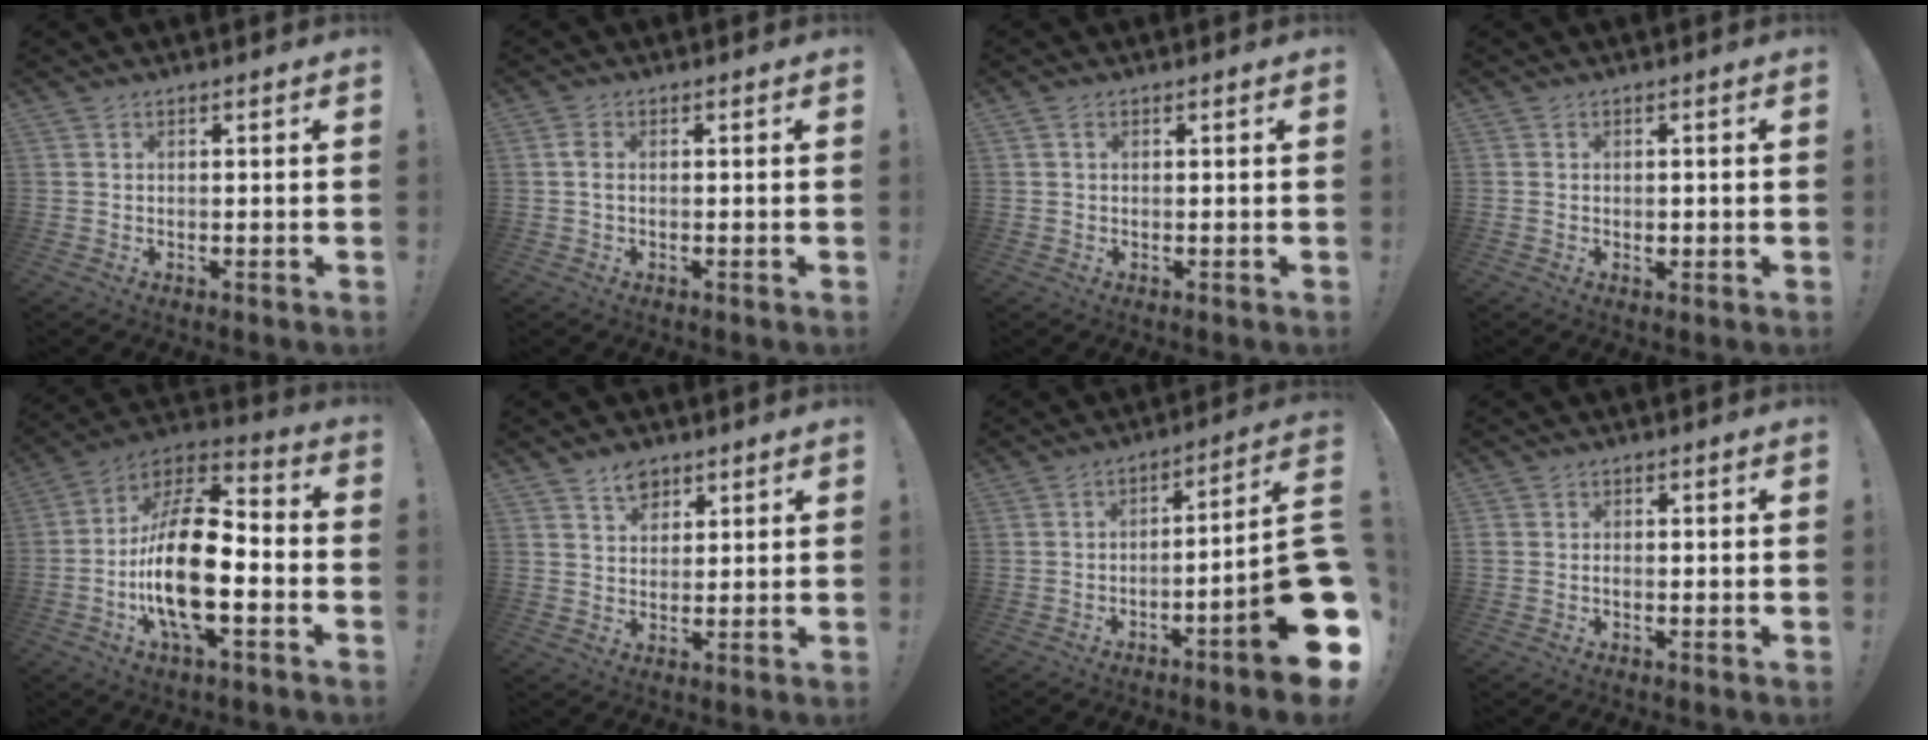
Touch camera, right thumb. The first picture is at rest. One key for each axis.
{"total": 2.2, "fx": 0.2, "fy": 1.2, "fz": 1.8, "tx": -0.046, "ty": 0.011, "tz": 0.005}
{"total": 0.8, "fx": 0.3, "fy": 0.6, "fz": 0.4, "tx": -0.009, "ty": 0.002, "tz": 0.006}
{"total": 0.7, "fx": -0.3, "fy": 0.5, "fz": 0.3, "tx": -0.002, "ty": 0.000, "tz": -0.006}
{"total": 21.6, "fx": -4.9, "fy": 9.0, "fz": 19.0, "tx": -0.371, "ty": 0.022, "tz": -0.080}
{"total": 5.6, "fx": 3.8, "fy": 3.8, "fz": 1.8, "tx": -0.026, "ty": -0.013, "tz": 0.069}
{"total": 16.0, "fx": -6.3, "fy": 1.5, "fz": 14.6, "tx": -0.196, "ty": 0.019, "tz": -0.103}
{"total": 0.8, "fx": -0.6, "fy": 0.6, "fz": 0.1, "tx": -0.006, "ty": 0.004, "tz": -0.010}